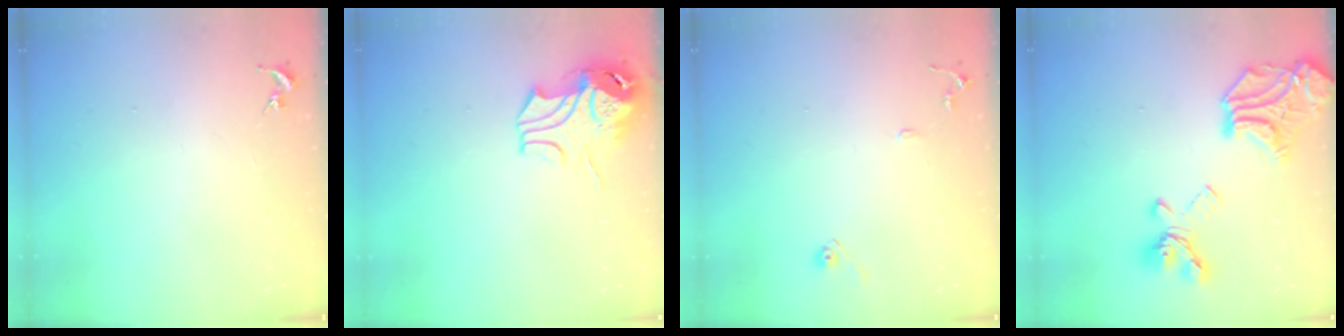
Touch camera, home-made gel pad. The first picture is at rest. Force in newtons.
{"total": 10.8, "press": 10.7, "slide": 1.3}
{"total": 8.0, "press": 8.0, "slide": 0.8}
{"total": 21.3, "press": 21.2, "slide": 1.6}